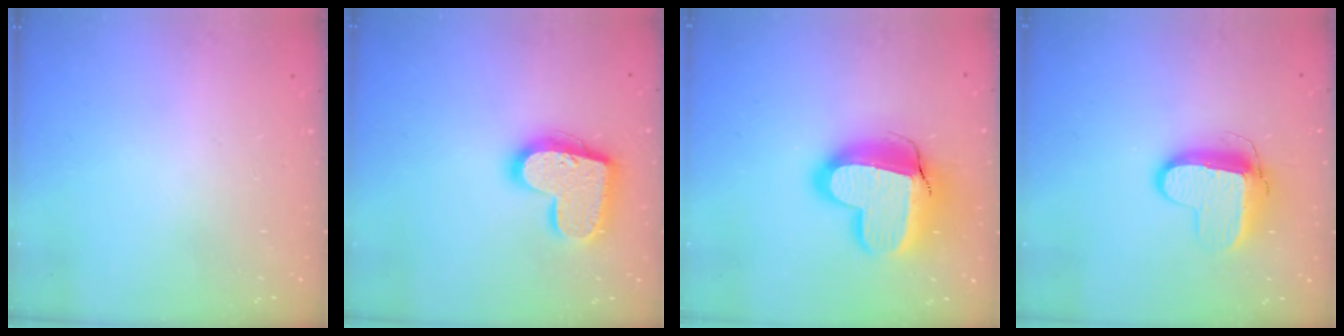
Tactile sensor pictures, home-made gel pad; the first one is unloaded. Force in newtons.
{"total": 17.8, "press": 17.8, "slide": 1.2}
{"total": 18.3, "press": 18.3, "slide": 1.4}
{"total": 10.4, "press": 10.3, "slide": 0.9}